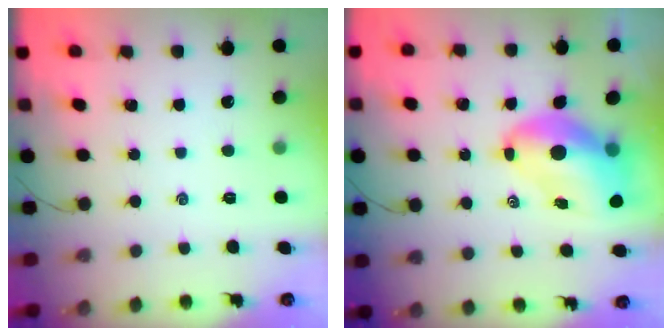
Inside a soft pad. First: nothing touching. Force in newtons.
{"total": 11.4, "press": 11.0, "slide": 3.2}